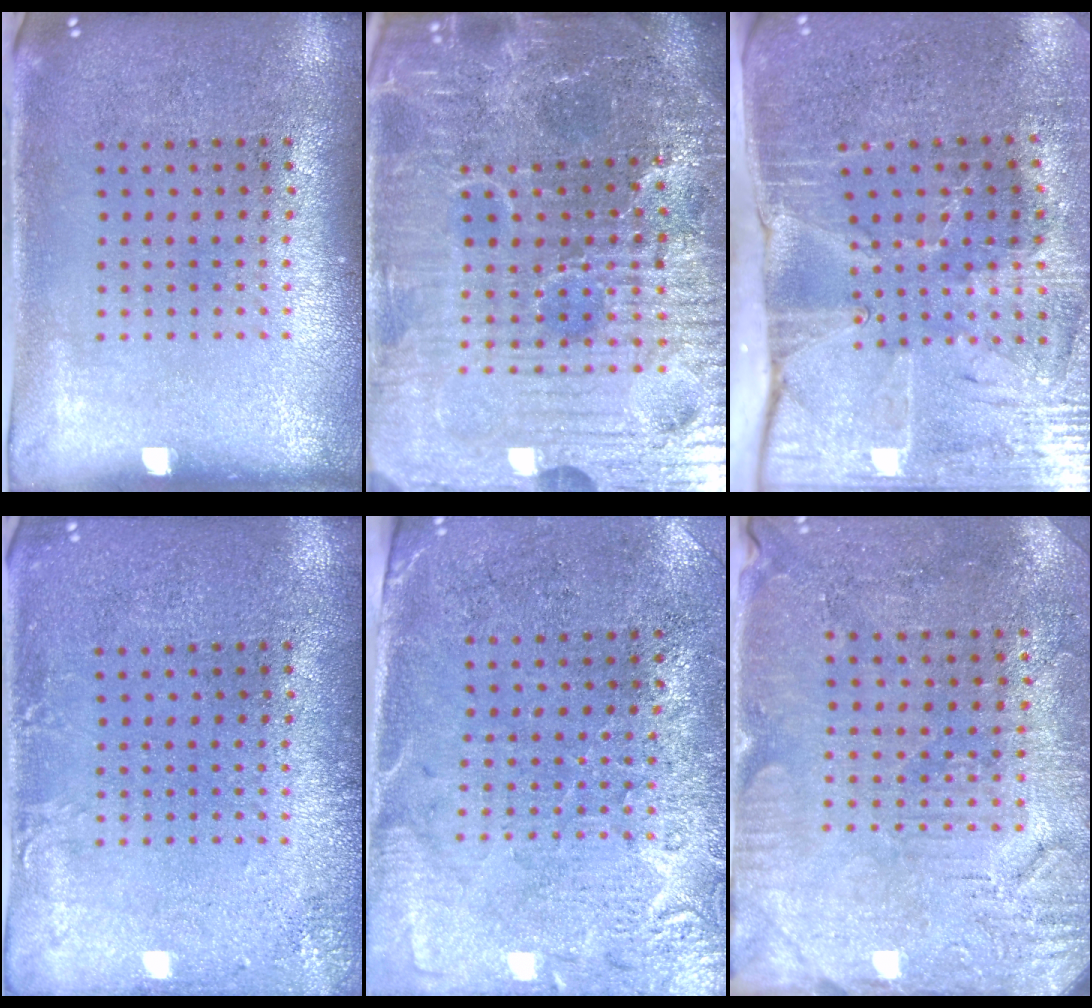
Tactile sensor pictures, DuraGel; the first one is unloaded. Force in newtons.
{"total": 7.1, "press": 6.4, "slide": 3.0}
{"total": 4.4, "press": 3.7, "slide": 2.4}
{"total": 1.7, "press": 1.7, "slide": 0.3}
{"total": 2.7, "press": 2.4, "slide": 1.3}
{"total": 3.0, "press": 2.8, "slide": 0.9}